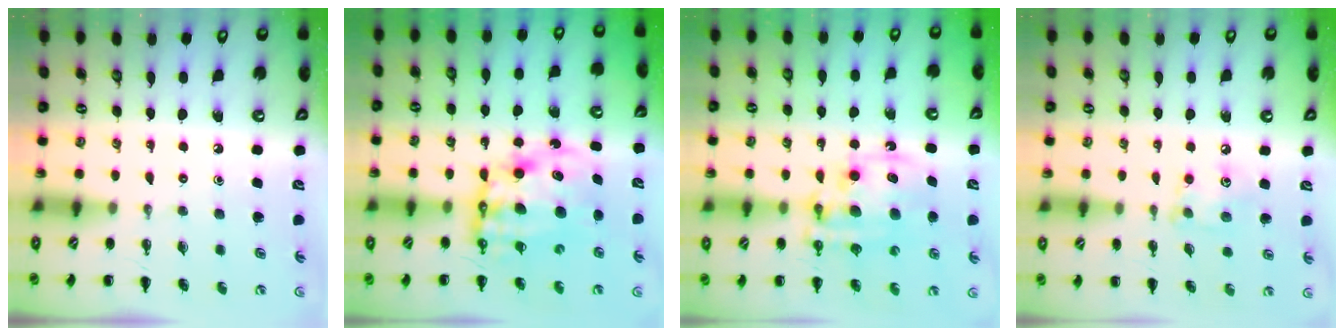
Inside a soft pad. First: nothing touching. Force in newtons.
{"total": 12.2, "press": 11.8, "slide": 3.3}
{"total": 13.1, "press": 12.8, "slide": 2.8}
{"total": 5.9, "press": 5.9, "slide": 0.3}